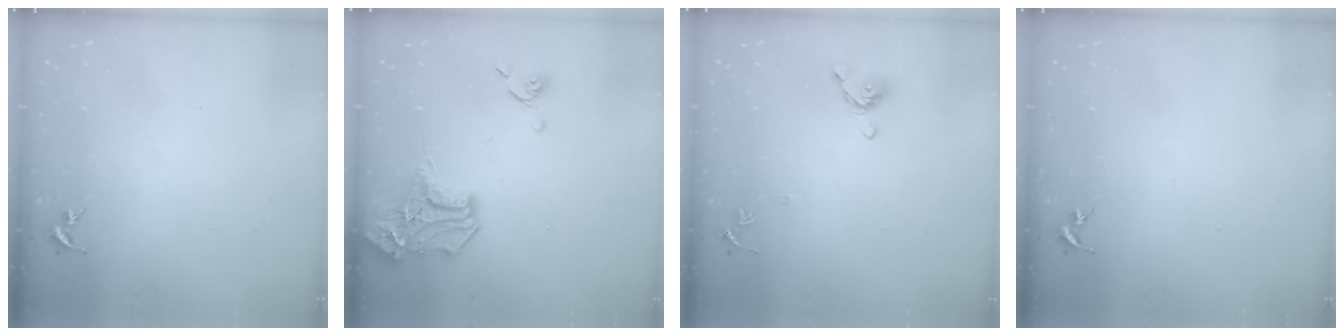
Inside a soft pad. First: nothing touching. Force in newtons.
{"total": 16.8, "press": 16.7, "slide": 1.5}
{"total": 7.3, "press": 7.1, "slide": 1.6}
{"total": 0.0}